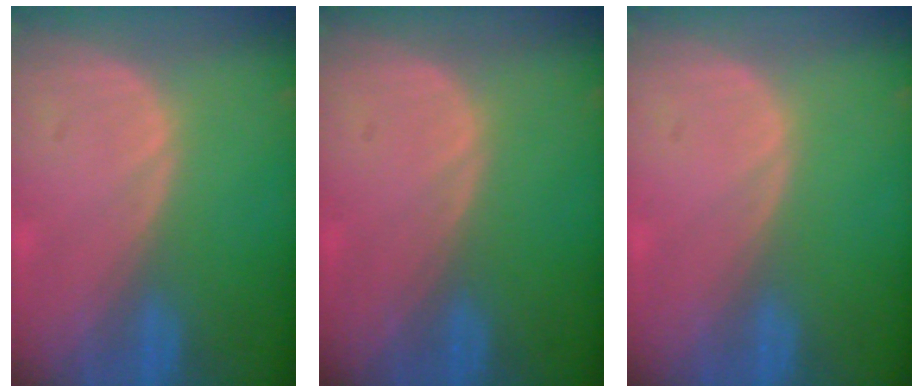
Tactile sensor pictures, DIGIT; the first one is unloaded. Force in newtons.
{"total": 0.0}
{"total": 0.0}